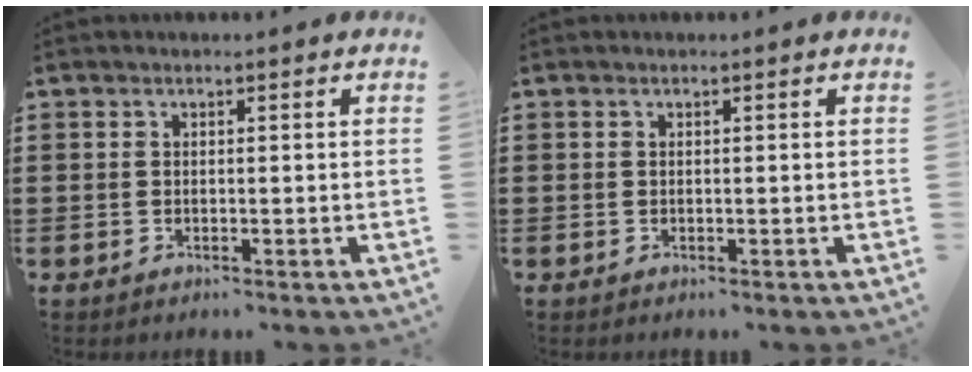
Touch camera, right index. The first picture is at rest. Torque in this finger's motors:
{"motor_torque": [0.16, 0.29, 0.00, 0.02]}